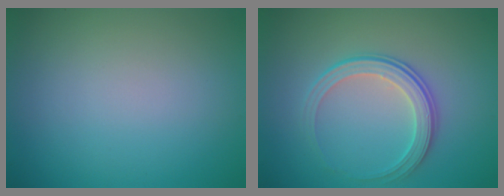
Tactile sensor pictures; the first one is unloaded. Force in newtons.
{"total": 3.4, "press": 2.8, "slide": 1.9}